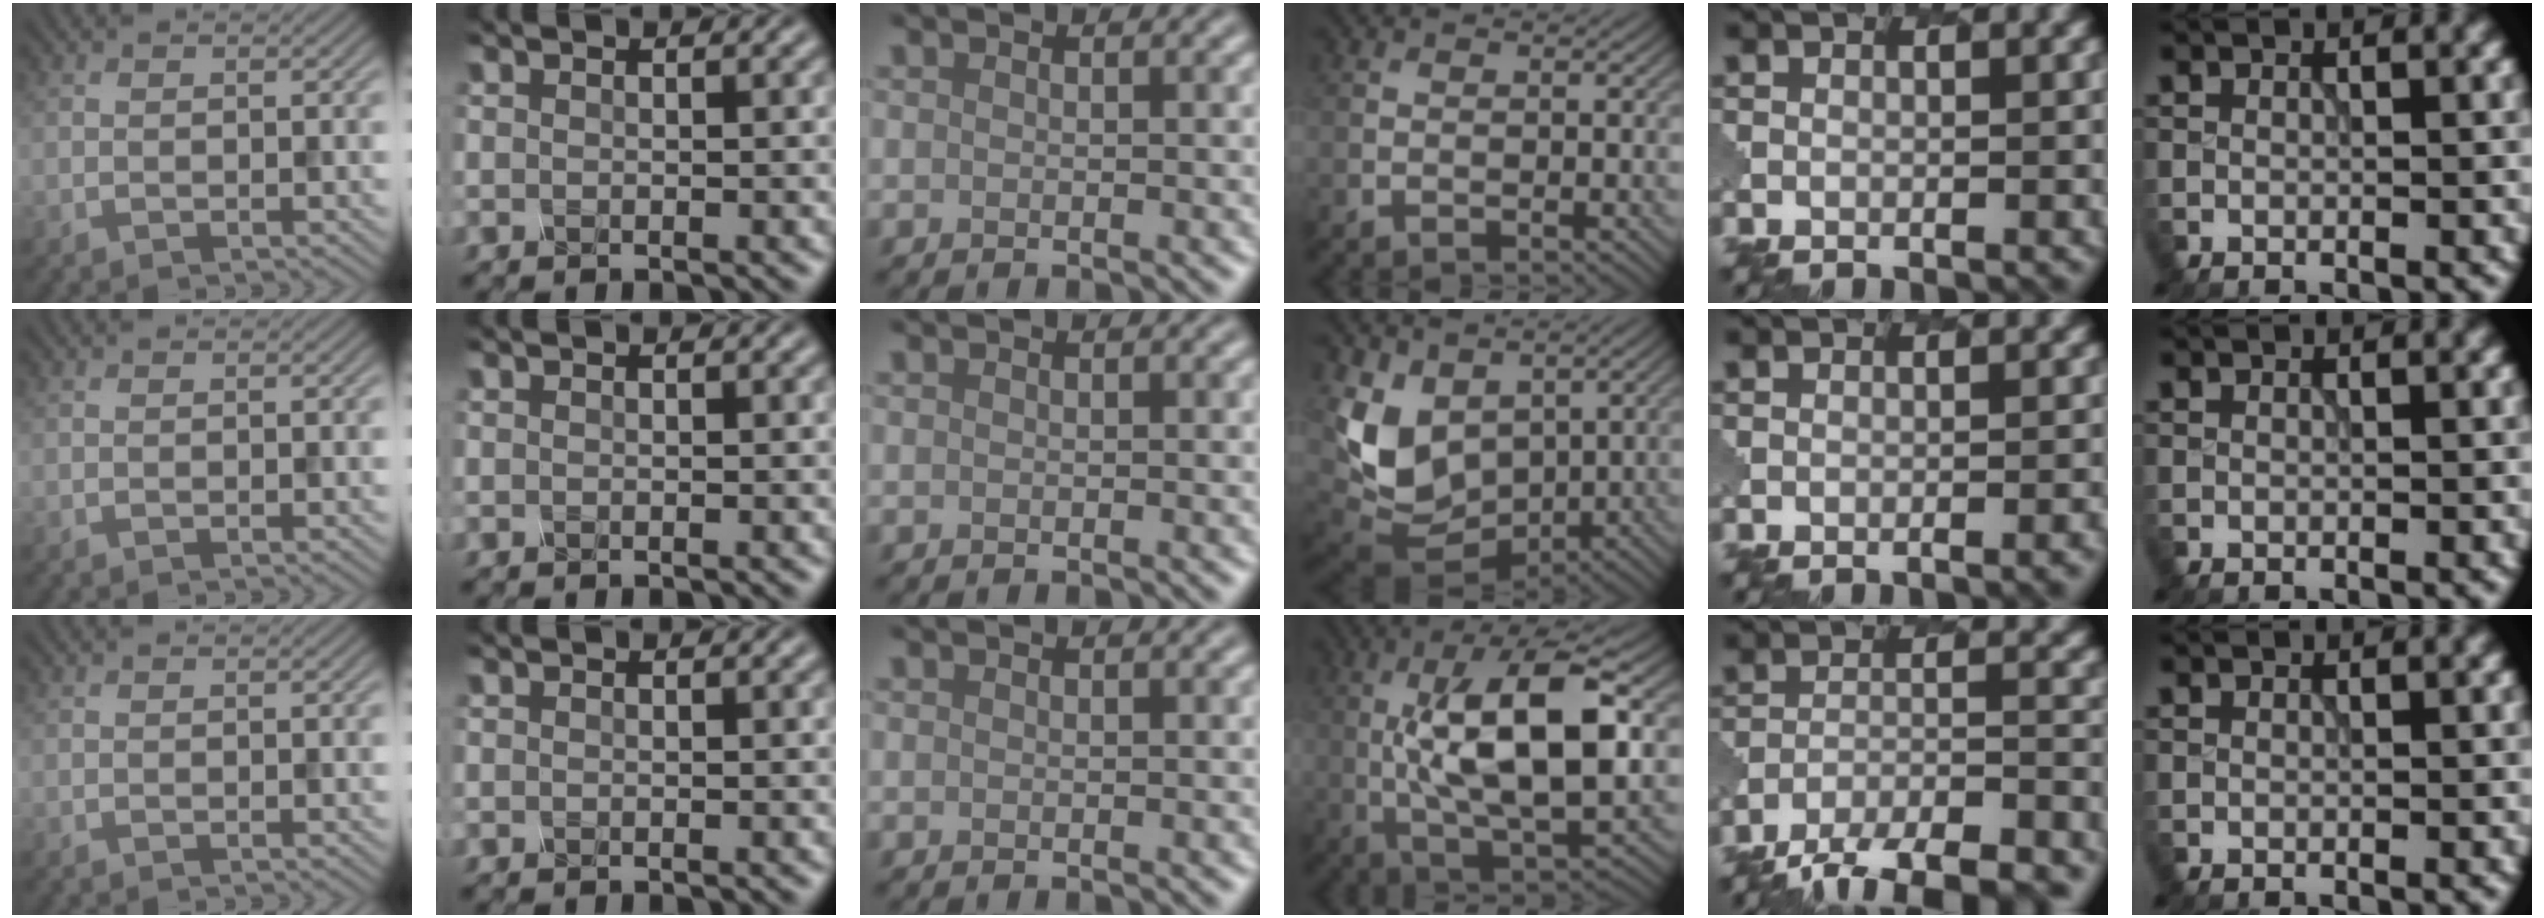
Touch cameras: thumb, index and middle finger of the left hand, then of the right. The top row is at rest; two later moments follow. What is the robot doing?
{"motion": "unscrew", "object": "spray bottle"}